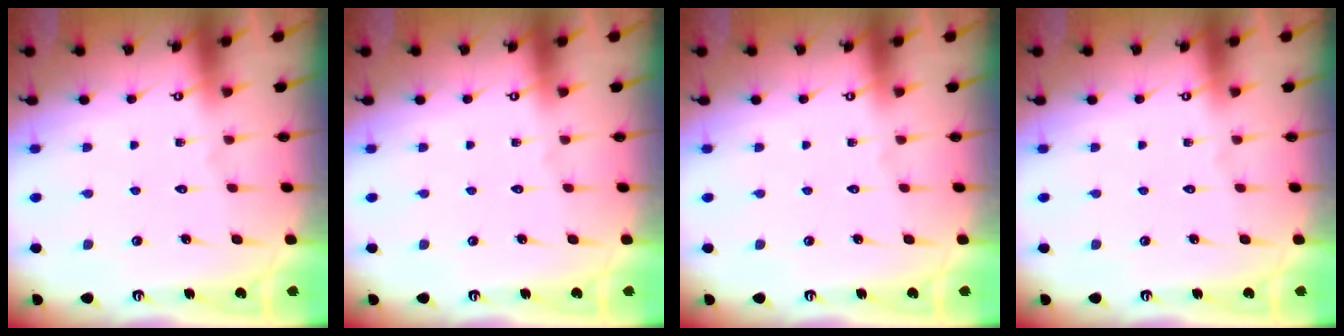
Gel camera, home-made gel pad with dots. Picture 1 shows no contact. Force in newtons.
{"total": 0.0}
{"total": 0.0}
{"total": 0.0}